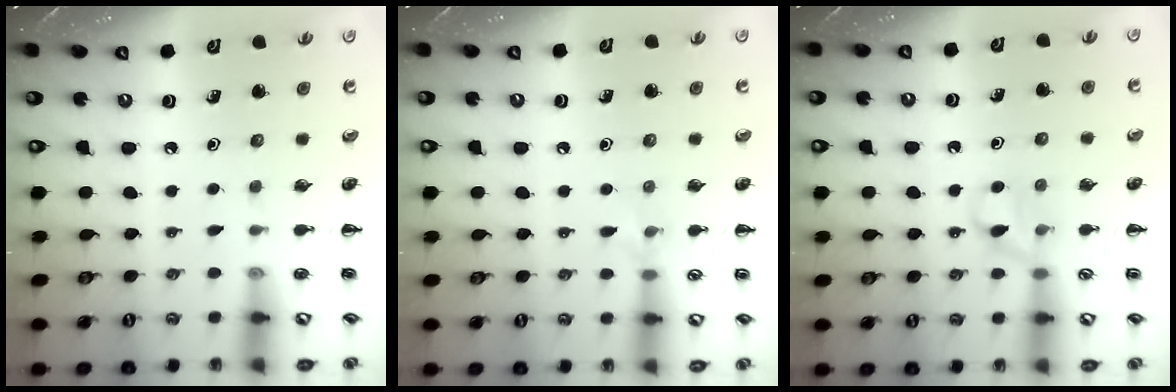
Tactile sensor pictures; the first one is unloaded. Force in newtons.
{"total": 5.6, "press": 5.3, "slide": 1.8}
{"total": 6.0, "press": 5.7, "slide": 1.8}